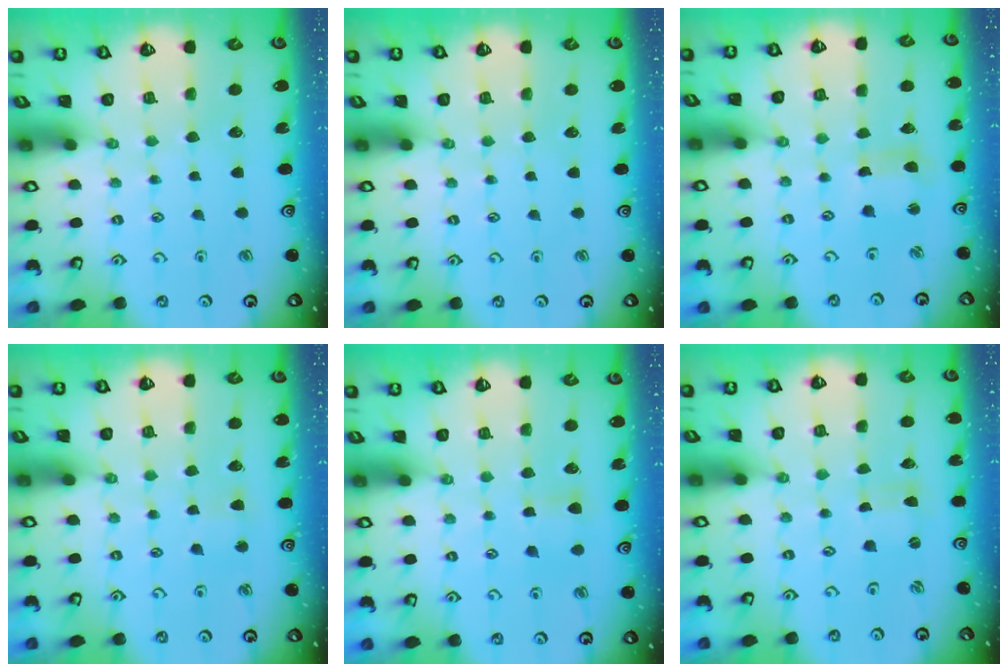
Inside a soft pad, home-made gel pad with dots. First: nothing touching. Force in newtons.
{"total": 0.0}
{"total": 3.9, "press": 3.9, "slide": 0.4}
{"total": 2.0, "press": 2.0, "slide": 0.4}
{"total": 5.2, "press": 5.2, "slide": 0.8}
{"total": 0.0}